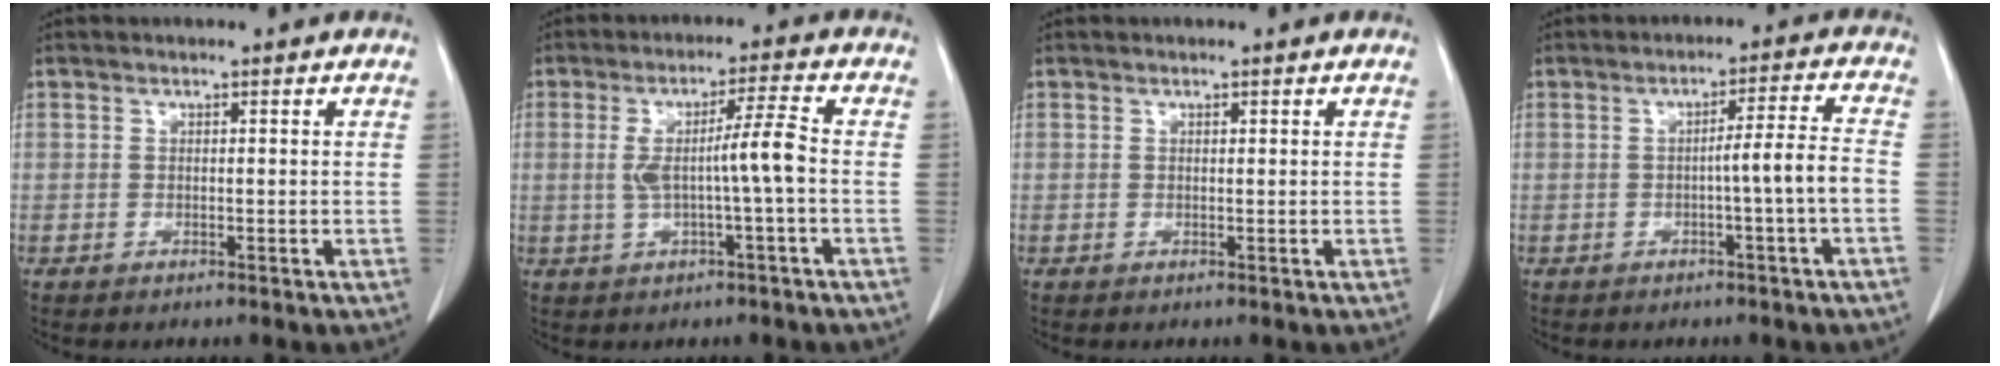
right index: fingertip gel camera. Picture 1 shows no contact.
{"total": 6.6, "force": [-0.4, -0.5, 6.5], "torque": [-0.118, 0.010, -0.004]}
{"total": 0.0}
{"total": 5.3, "force": [-1.6, -1.1, 5.0], "torque": [-0.072, 0.009, -0.023]}